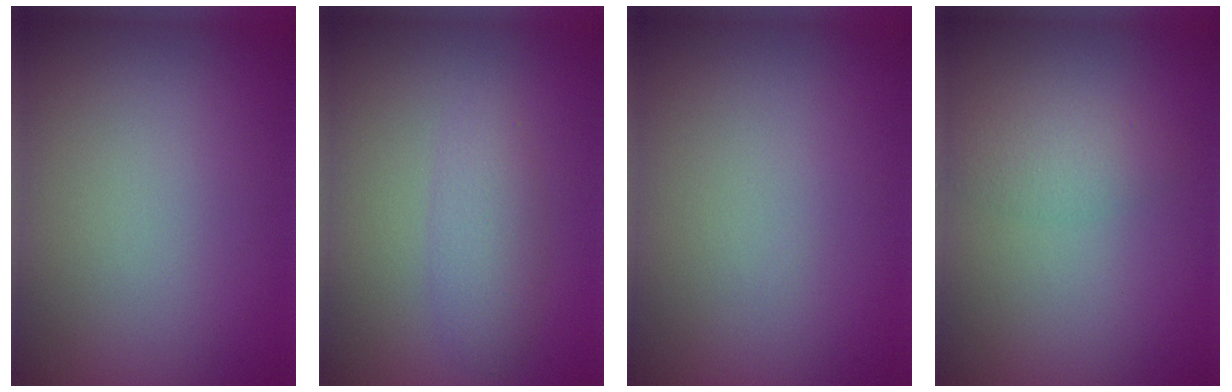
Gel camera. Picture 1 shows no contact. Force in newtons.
{"total": 2.3, "press": 2.3, "slide": 0.2}
{"total": 0.0}
{"total": 2.0, "press": 2.0, "slide": 0.1}